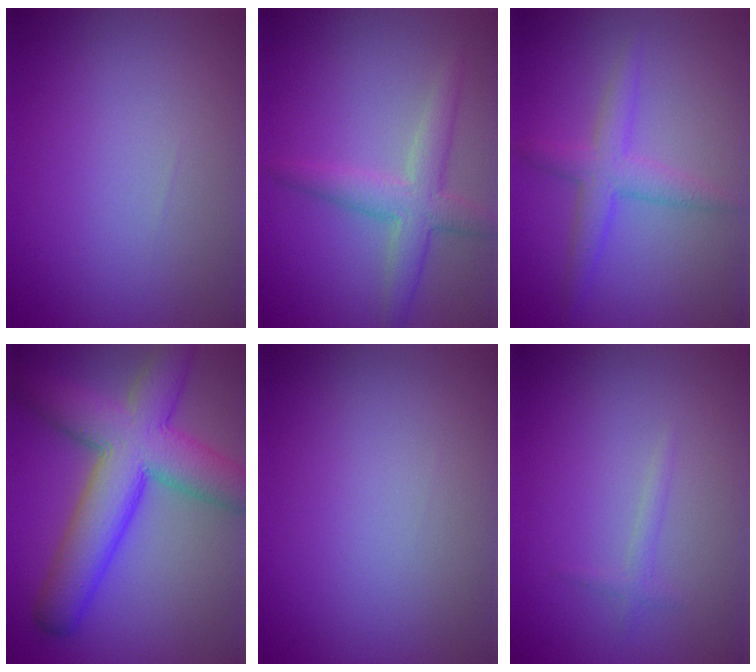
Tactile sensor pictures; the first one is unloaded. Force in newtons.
{"total": 3.6, "press": 3.6, "slide": 0.1}
{"total": 2.9, "press": 2.9, "slide": 0.2}
{"total": 9.9, "press": 9.9, "slide": 0.4}
{"total": 0.0}
{"total": 0.9, "press": 0.9, "slide": 0.0}